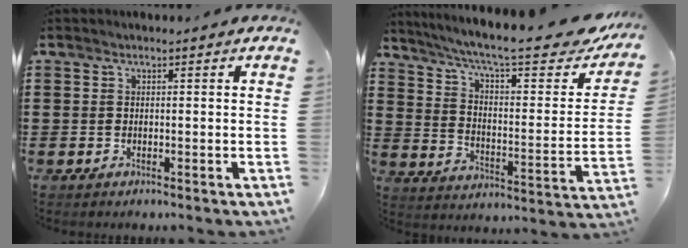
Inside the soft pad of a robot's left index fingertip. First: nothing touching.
{"total": 10.4, "force": [8.3, 1.1, 6.3], "torque": [-0.135, -0.055, 0.134]}